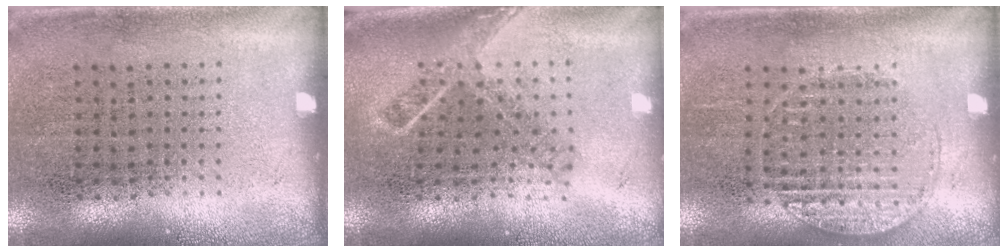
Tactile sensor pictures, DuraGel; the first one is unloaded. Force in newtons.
{"total": 1.6, "press": 1.2, "slide": 1.1}
{"total": 1.1, "press": 1.1, "slide": 0.2}